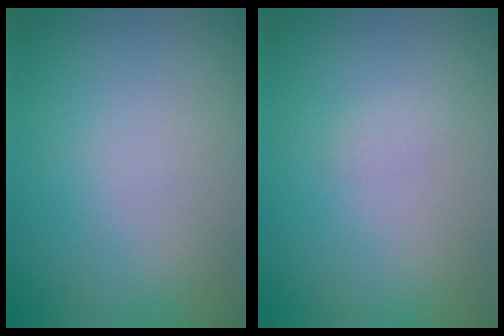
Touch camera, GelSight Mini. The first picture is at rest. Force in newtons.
{"total": 0.6, "press": 0.6, "slide": 0.0}